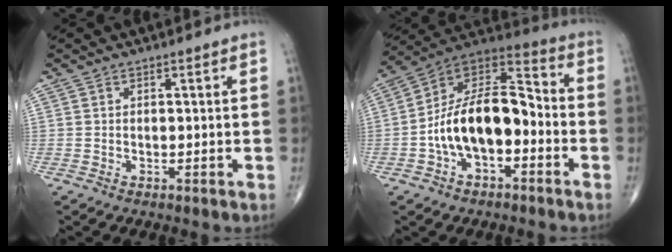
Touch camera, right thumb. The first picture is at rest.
{"total": 17.1, "force": [-3.6, 9.3, 13.9], "torque": [-0.226, 0.054, -0.069]}